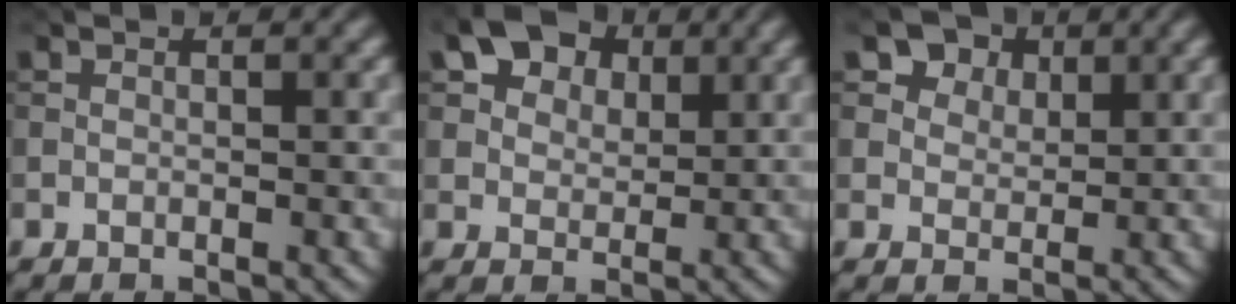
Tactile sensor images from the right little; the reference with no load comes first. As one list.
[{"total": 8.2, "force": [4.5, 5.4, 4.2], "torque": [-0.093, 0.013, 0.074]}, {"total": 6.8, "force": [4.2, 4.6, 2.8], "torque": [-0.067, -0.004, 0.073]}]